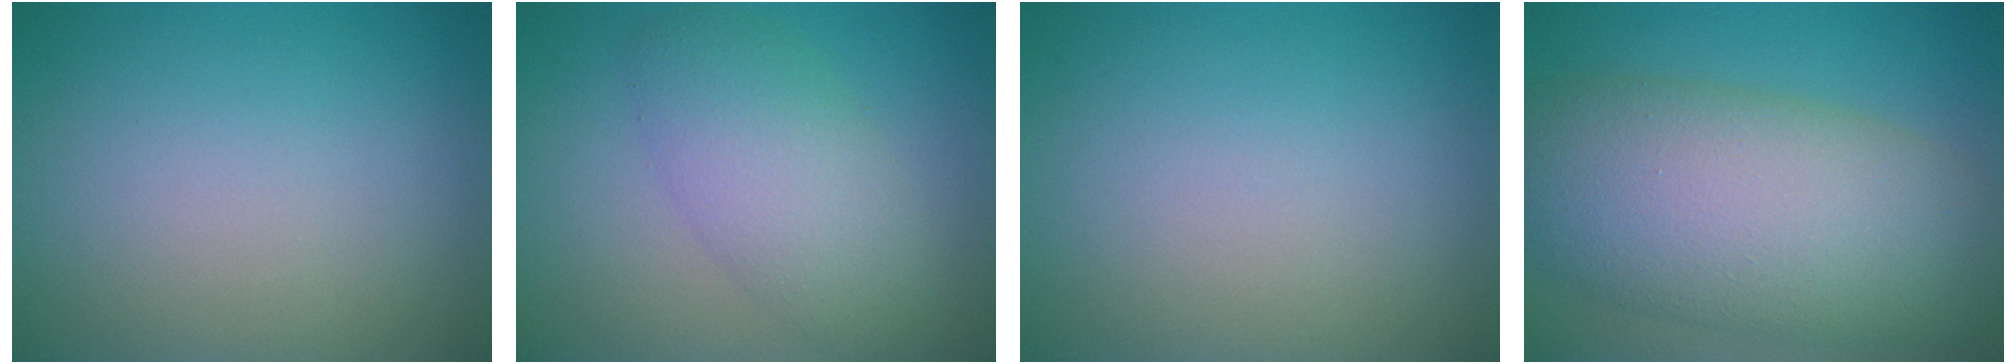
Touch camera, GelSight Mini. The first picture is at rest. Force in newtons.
{"total": 5.0, "press": 5.0, "slide": 0.4}
{"total": 0.0}
{"total": 12.1, "press": 12.1, "slide": 0.5}